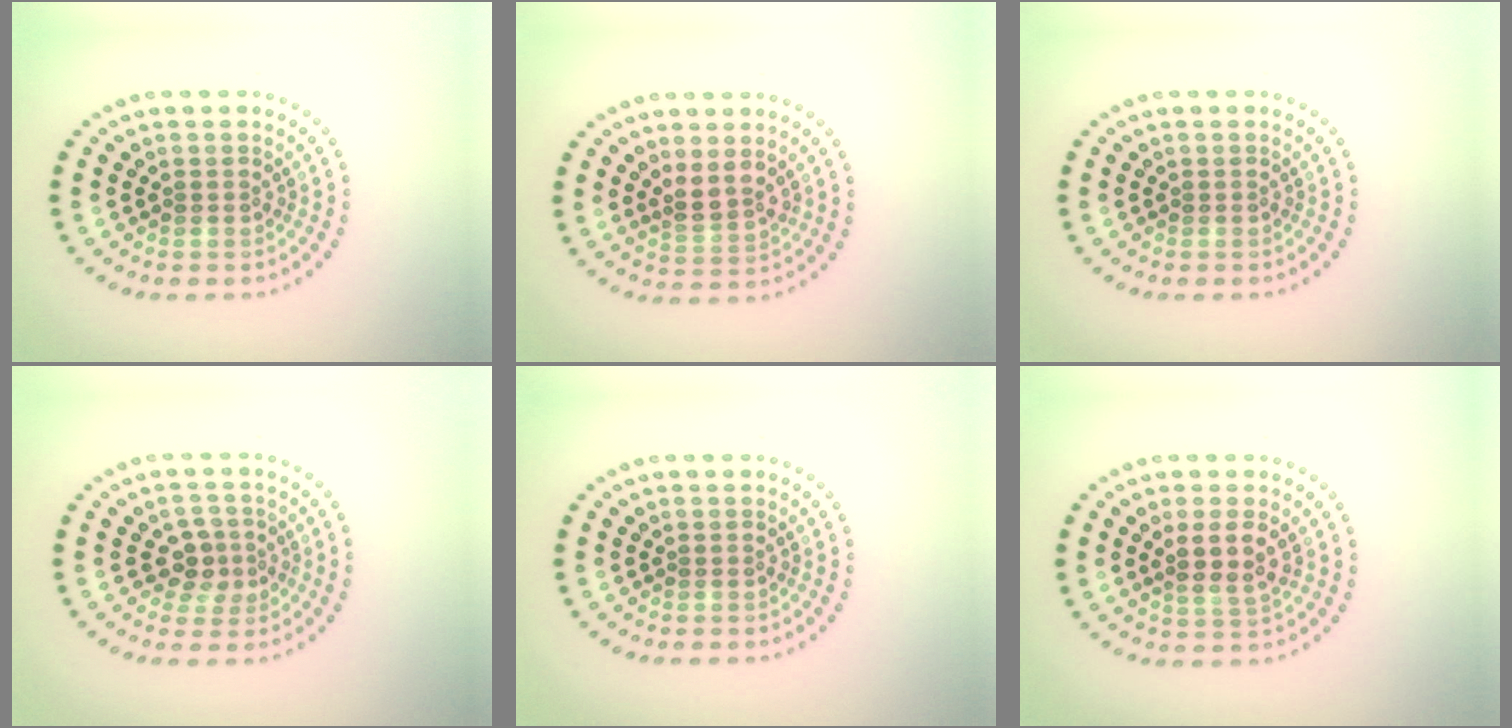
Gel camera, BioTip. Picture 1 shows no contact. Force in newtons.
{"total": 2.1, "press": 1.8, "slide": 1.0}
{"total": 0.0}
{"total": 2.6, "press": 2.4, "slide": 1.0}
{"total": 0.0}
{"total": 2.7, "press": 2.4, "slide": 1.1}